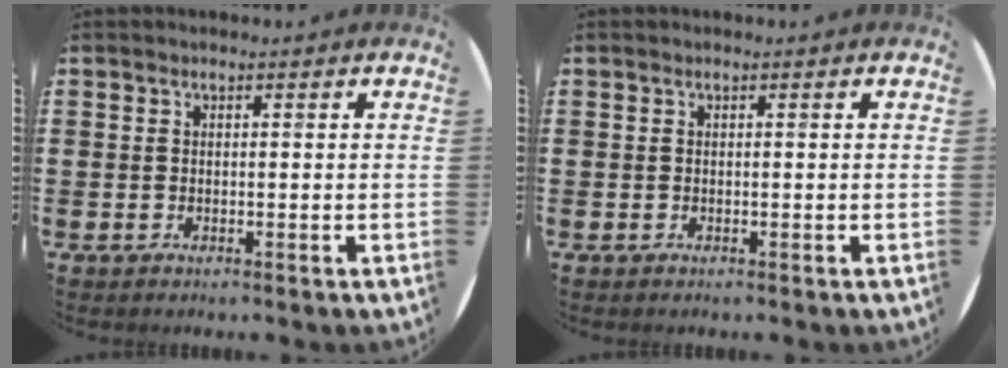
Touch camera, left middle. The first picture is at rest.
{"total": 0.0}